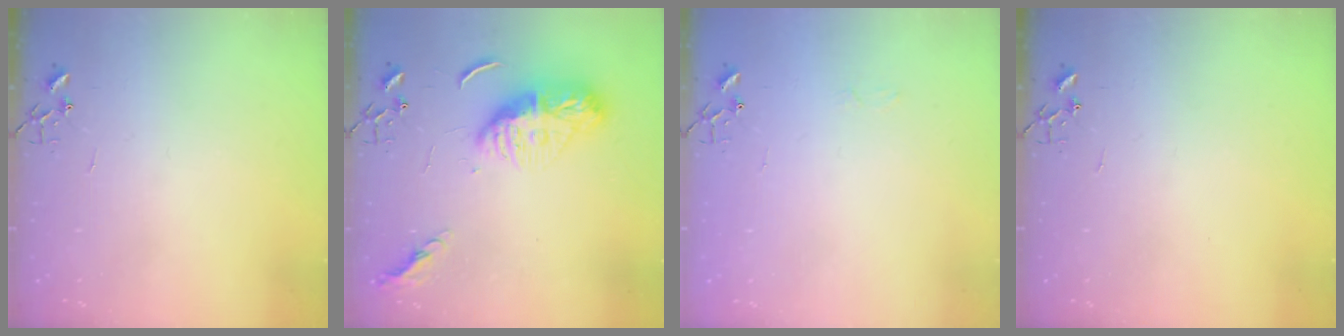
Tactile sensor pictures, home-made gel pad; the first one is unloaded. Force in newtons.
{"total": 12.5, "press": 12.5, "slide": 1.1}
{"total": 3.9, "press": 3.9, "slide": 0.4}
{"total": 0.0}